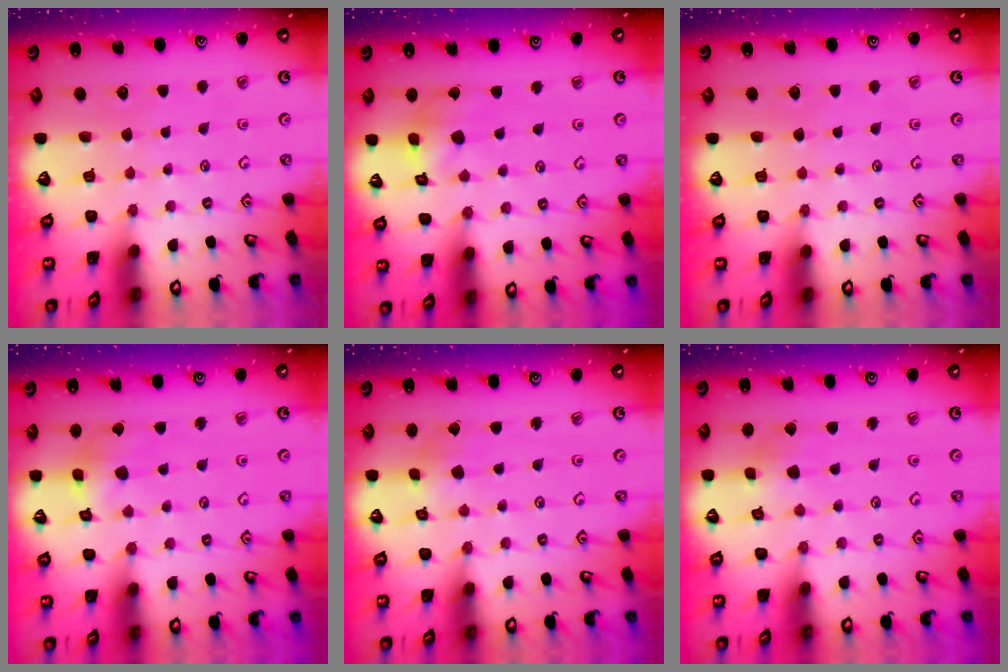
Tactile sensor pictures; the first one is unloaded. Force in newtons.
{"total": 7.2, "press": 7.2, "slide": 0.6}
{"total": 0.0}
{"total": 5.2, "press": 5.2, "slide": 0.5}
{"total": 2.2, "press": 2.2, "slide": 0.3}
{"total": 2.9, "press": 2.8, "slide": 0.7}